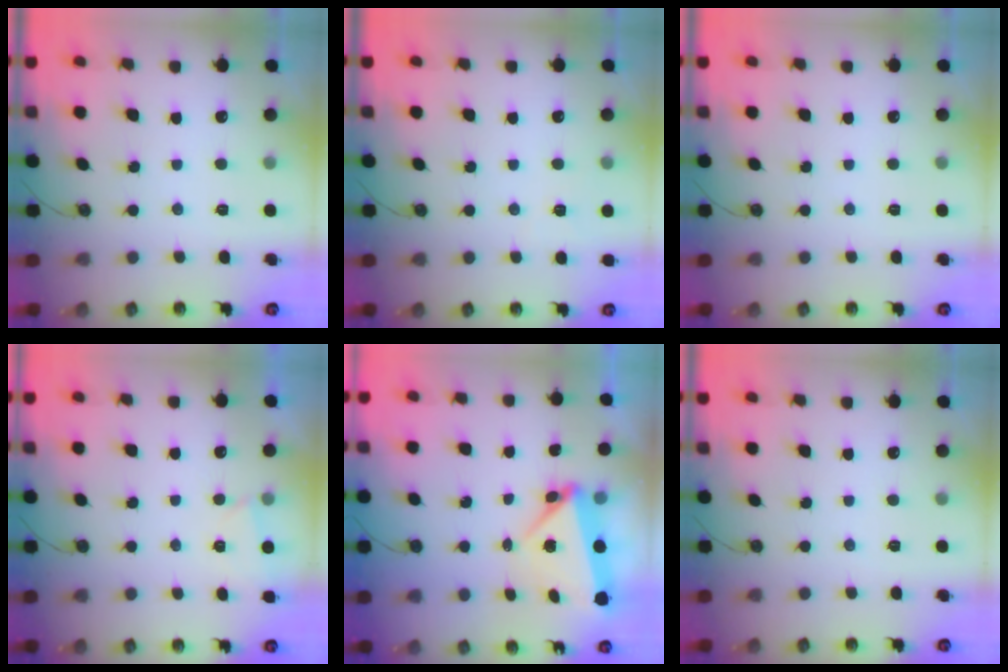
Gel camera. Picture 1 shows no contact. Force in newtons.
{"total": 2.6, "press": 1.9, "slide": 1.8}
{"total": 0.0}
{"total": 1.7, "press": 1.7, "slide": 0.3}
{"total": 5.7, "press": 5.5, "slide": 1.5}
{"total": 0.0}